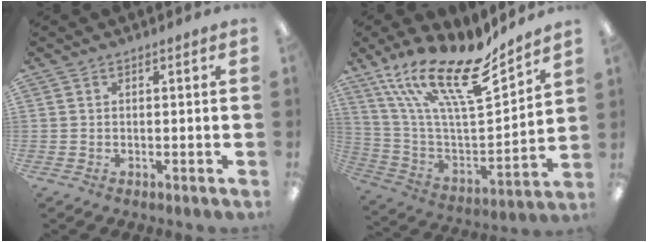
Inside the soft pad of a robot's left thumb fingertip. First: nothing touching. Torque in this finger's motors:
{"motor_torque": [0.72, 0.34, 1.39, -1.38, 0.55]}